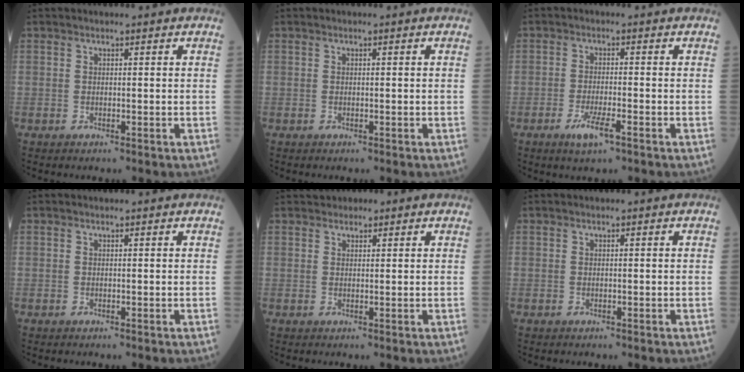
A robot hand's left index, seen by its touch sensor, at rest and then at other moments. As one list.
[{"total": 0.0}, {"total": 3.8, "force": [-2.2, 0.6, 3.1], "torque": [-0.068, -0.007, -0.040]}, {"total": 0.0}, {"total": 2.2, "force": [1.6, 1.4, 0.6], "torque": [-0.006, 0.015, 0.018]}, {"total": 0.0}]